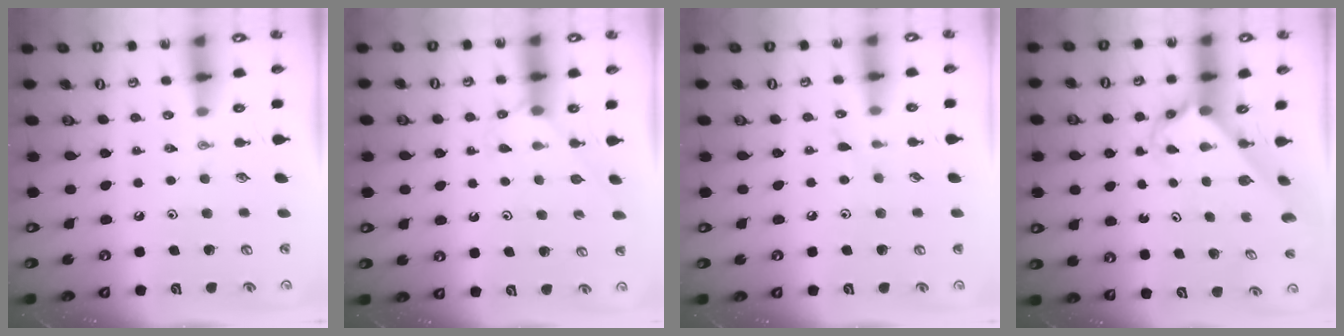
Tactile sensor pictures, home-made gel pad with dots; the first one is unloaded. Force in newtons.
{"total": 6.5, "press": 6.5, "slide": 0.6}
{"total": 3.4, "press": 3.4, "slide": 0.5}
{"total": 2.5, "press": 2.5, "slide": 0.2}